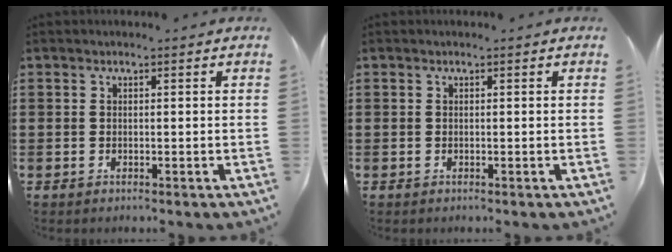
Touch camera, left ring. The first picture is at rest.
{"total": 0.0}